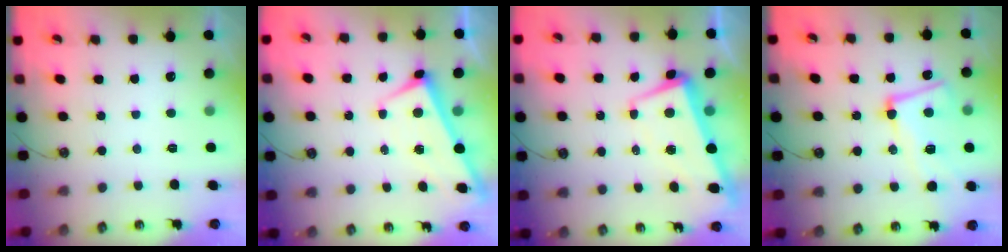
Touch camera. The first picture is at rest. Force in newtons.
{"total": 1.0, "press": 1.0, "slide": 0.1}
{"total": 1.7, "press": 0.4, "slide": 1.7}
{"total": 8.7, "press": 8.4, "slide": 2.1}